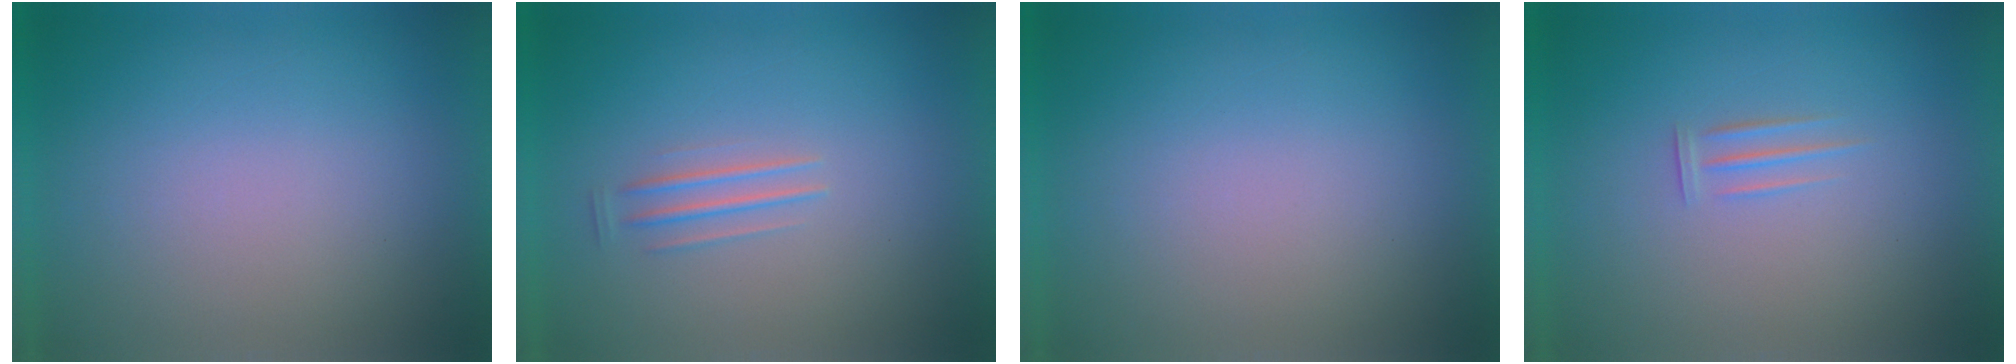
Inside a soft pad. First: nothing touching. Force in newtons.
{"total": 1.6}
{"total": 1.2}
{"total": 1.9}